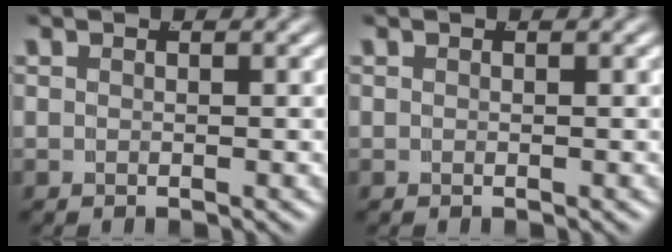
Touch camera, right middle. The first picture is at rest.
{"total": 0.0}